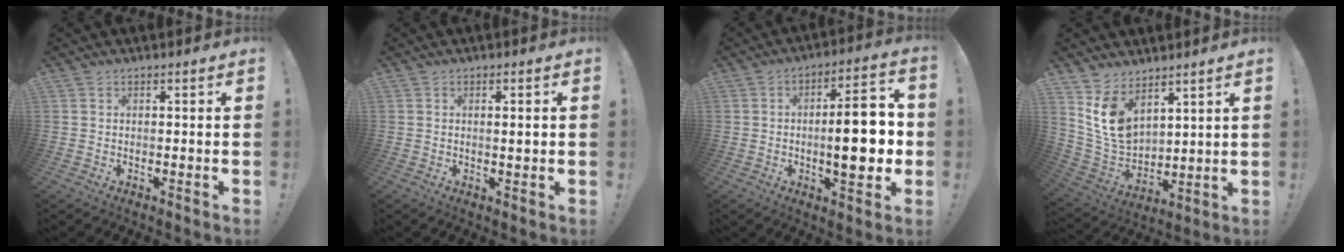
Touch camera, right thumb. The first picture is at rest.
{"total": 1.7, "force": [0.3, 0.0, 1.7], "torque": [-0.017, -0.008, 0.001]}
{"total": 15.3, "force": [-1.1, 4.5, 14.6], "torque": [-0.207, 0.000, -0.025]}
{"total": 11.8, "force": [6.9, 7.4, 6.1], "torque": [-0.123, -0.047, 0.137]}